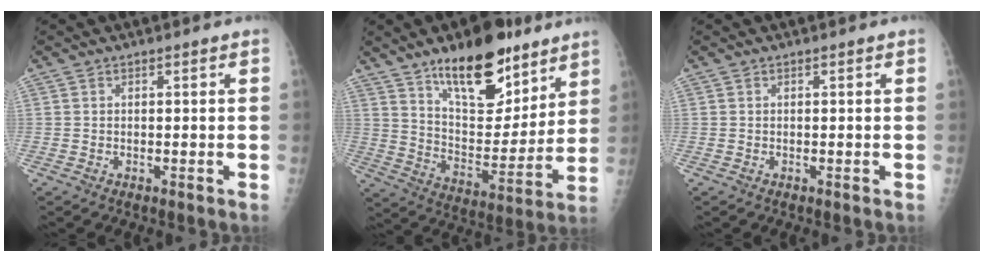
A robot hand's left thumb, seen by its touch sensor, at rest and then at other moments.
{"total": 20.5, "force": [13.5, 8.9, 12.6], "torque": [-0.144, -0.085, 0.226]}
{"total": 0.0}